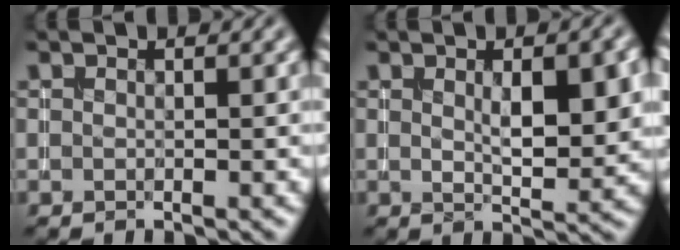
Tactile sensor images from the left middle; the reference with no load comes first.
{"total": 4.8, "force": [0.9, 1.7, 4.4], "torque": [-0.066, 0.000, 0.019]}